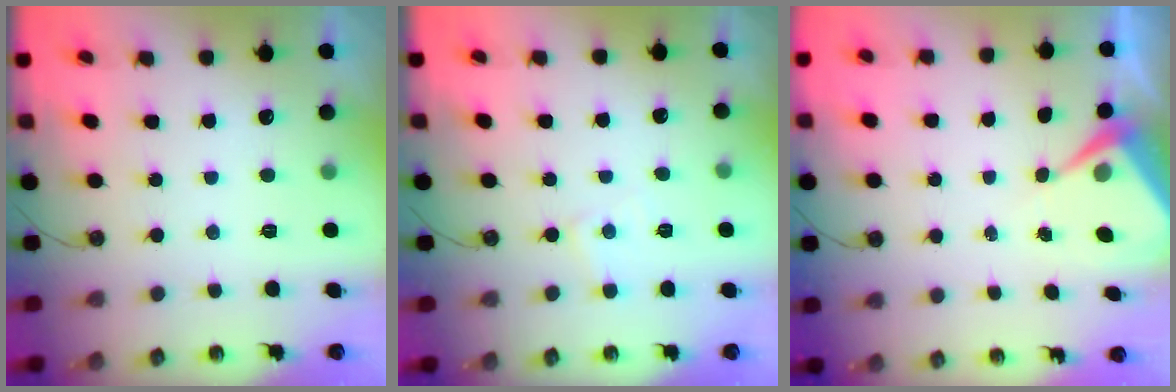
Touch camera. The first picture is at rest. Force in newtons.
{"total": 3.9, "press": 3.8, "slide": 0.6}
{"total": 5.5, "press": 5.4, "slide": 0.6}